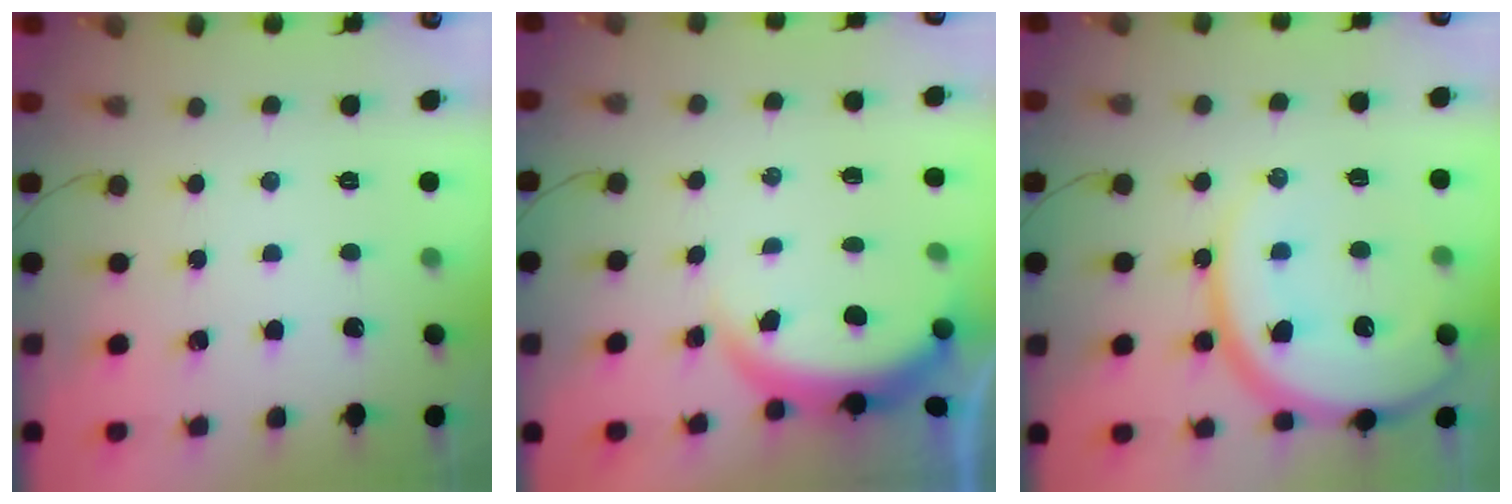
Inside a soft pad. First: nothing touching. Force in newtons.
{"total": 3.8, "press": 3.7, "slide": 0.6}
{"total": 18.4, "press": 18.1, "slide": 2.8}